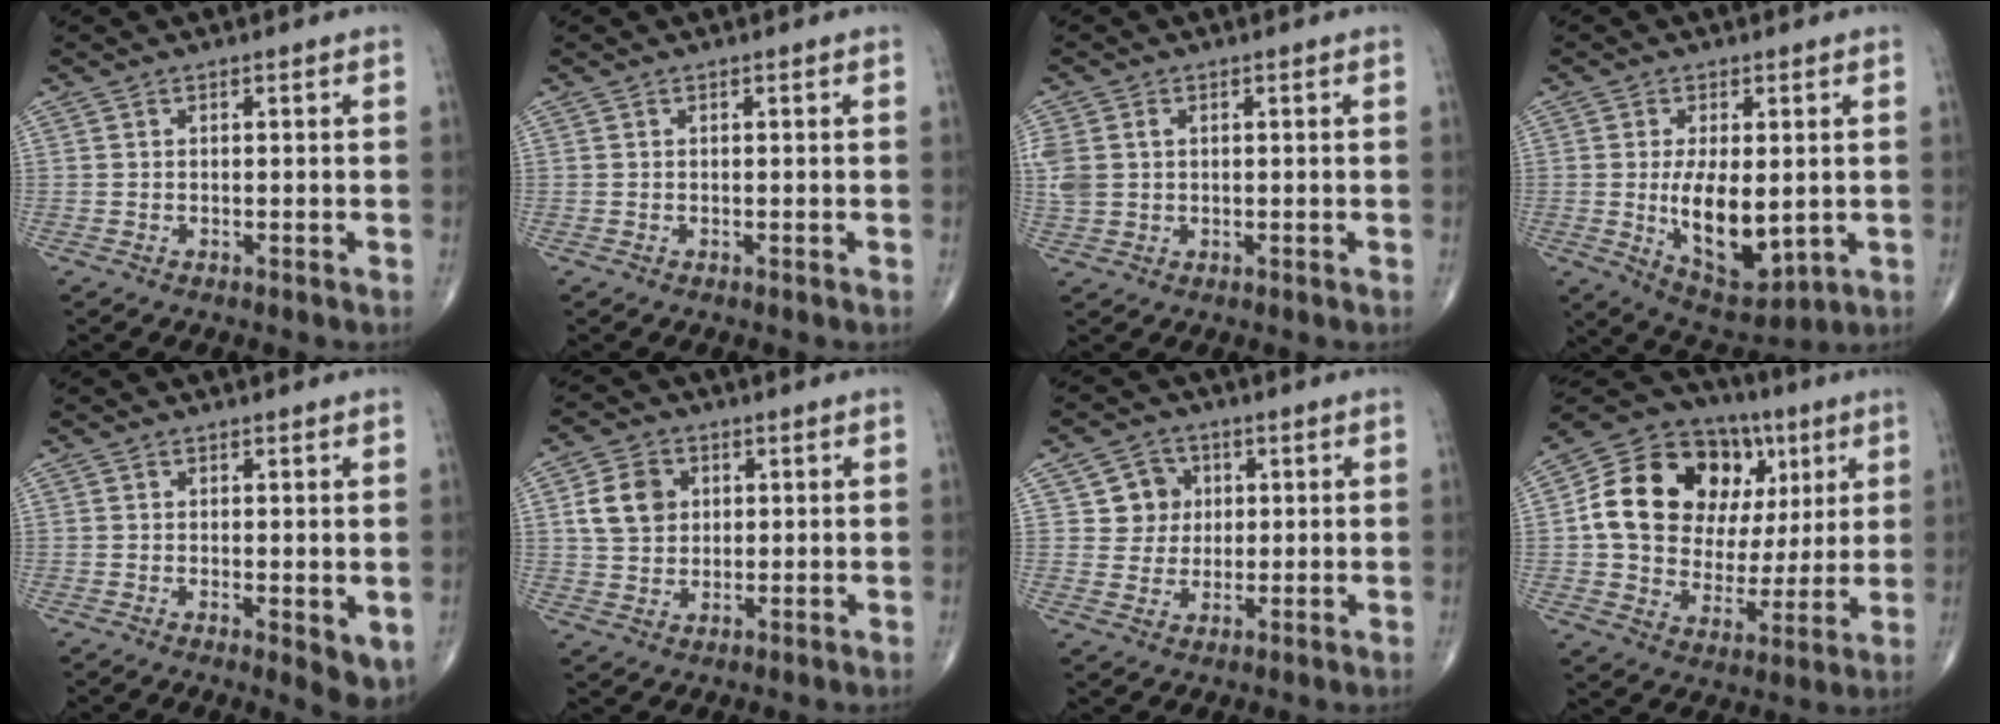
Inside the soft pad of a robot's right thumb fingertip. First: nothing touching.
{"total": 0.0}
{"total": 6.1, "force": [0.8, 4.7, 3.7], "torque": [-0.109, 0.010, 0.025]}
{"total": 12.3, "force": [-0.8, 5.9, 10.7], "torque": [-0.160, -0.023, 0.007]}
{"total": 5.1, "force": [-0.5, 2.0, 4.7], "torque": [-0.059, -0.015, -0.005]}
{"total": 7.8, "force": [1.9, 6.3, 4.2], "torque": [-0.057, -0.003, 0.035]}
{"total": 6.3, "force": [1.6, 5.9, 1.5], "torque": [0.009, 0.002, 0.023]}
{"total": 23.5, "force": [6.1, 17.4, 14.5], "torque": [-0.206, 0.027, 0.109]}